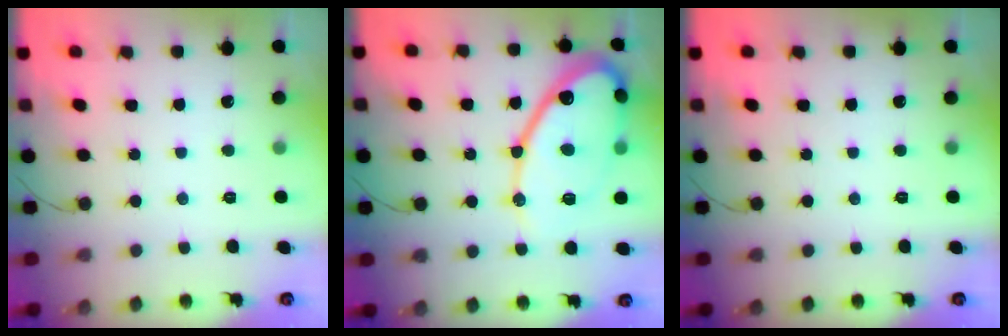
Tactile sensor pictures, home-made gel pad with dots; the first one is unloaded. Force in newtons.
{"total": 20.5, "press": 20.4, "slide": 2.0}
{"total": 0.0}